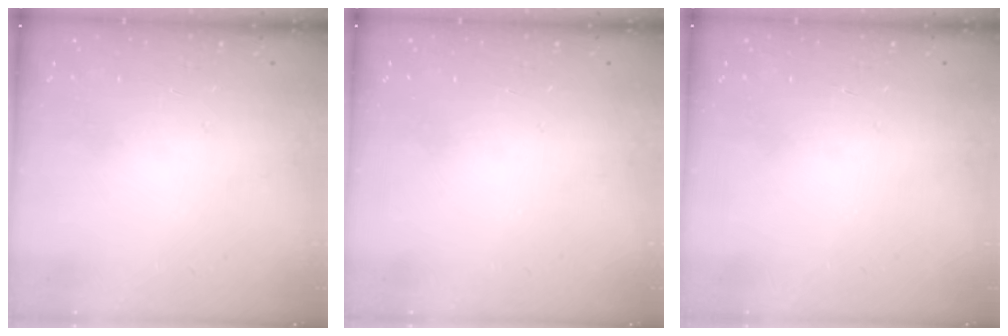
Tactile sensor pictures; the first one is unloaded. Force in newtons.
{"total": 0.0}
{"total": 0.0}